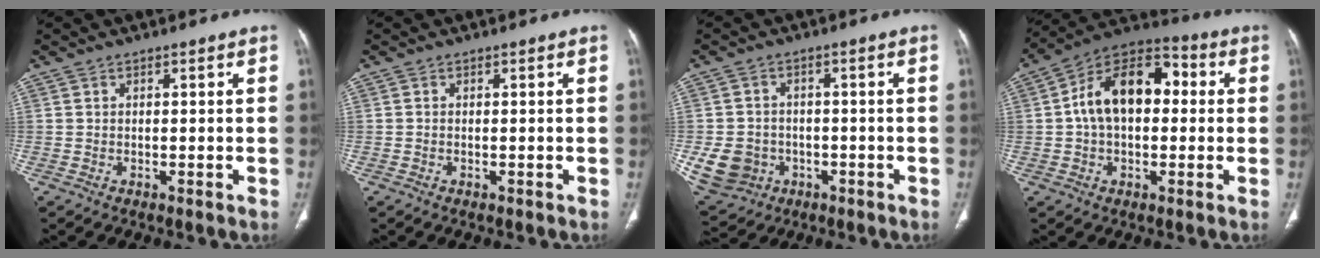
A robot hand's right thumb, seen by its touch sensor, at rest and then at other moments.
{"total": 0.0}
{"total": 9.5, "force": [-2.6, 8.4, 3.7], "torque": [-0.071, 0.015, -0.029]}
{"total": 15.7, "force": [1.5, 9.7, 12.2], "torque": [-0.185, 0.040, 0.014]}